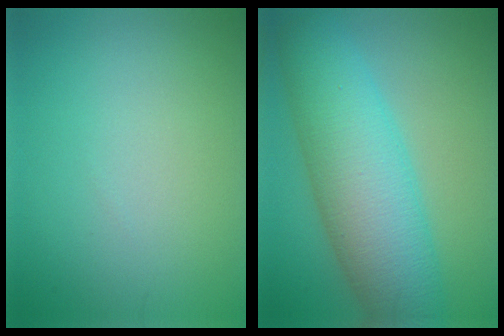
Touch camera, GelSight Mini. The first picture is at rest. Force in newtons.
{"total": 10.1, "press": 10.1, "slide": 0.1}